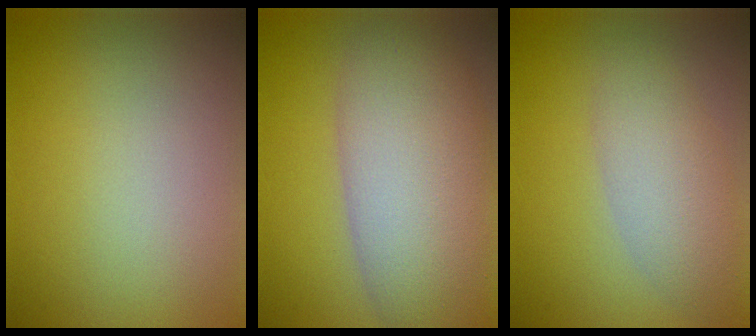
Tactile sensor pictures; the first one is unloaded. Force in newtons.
{"total": 10.6, "press": 10.6, "slide": 0.7}
{"total": 4.0, "press": 4.0, "slide": 0.3}